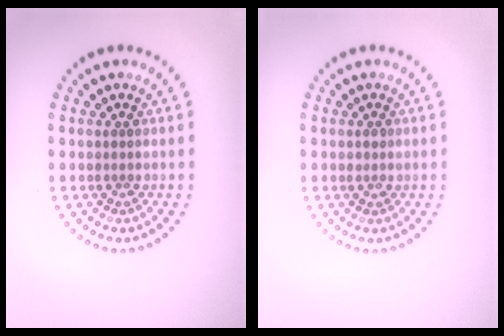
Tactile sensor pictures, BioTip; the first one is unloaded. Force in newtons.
{"total": 0.7, "press": 0.7, "slide": 0.3}